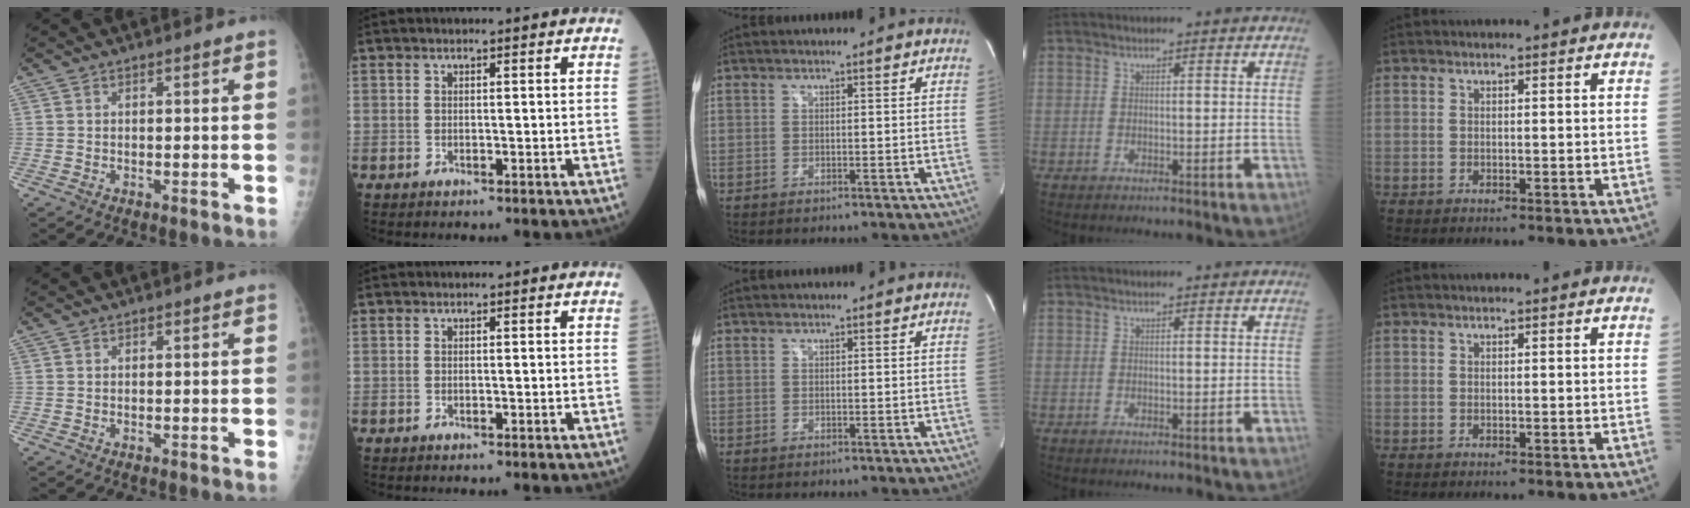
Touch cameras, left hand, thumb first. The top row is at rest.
{}